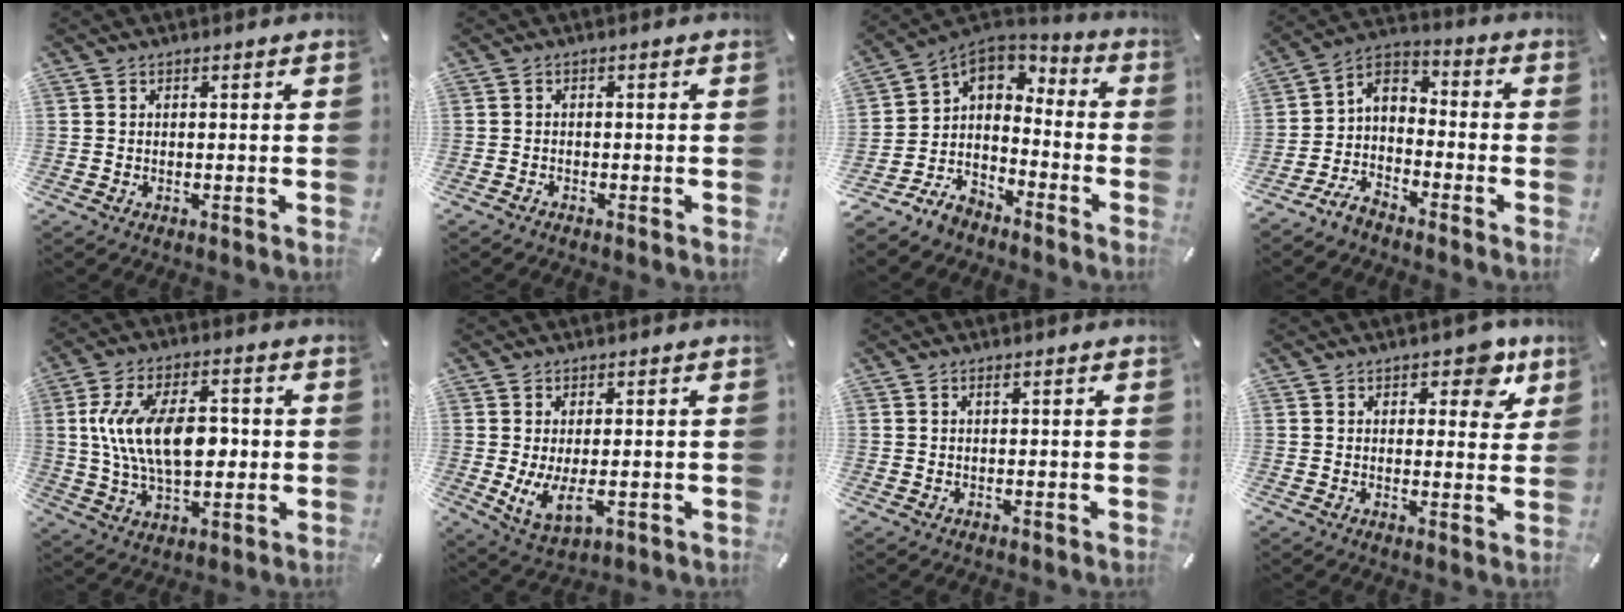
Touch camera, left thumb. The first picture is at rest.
{"total": 0.9, "force": [-0.9, 0.2, 0.1], "torque": [-0.004, 0.002, -0.018]}
{"total": 7.6, "force": [-3.6, 6.3, 2.3], "torque": [-0.069, 0.006, -0.069]}
{"total": 5.9, "force": [-4.5, 3.3, 2.1], "torque": [-0.052, 0.012, -0.093]}
{"total": 16.2, "force": [0.7, 9.5, 13.1], "torque": [-0.261, 0.004, 0.010]}
{"total": 7.9, "force": [-0.1, 3.6, 7.0], "torque": [-0.149, -0.021, -0.001]}
{"total": 0.7, "force": [0.2, 0.0, 0.6], "torque": [-0.011, -0.001, 0.004]}
{"total": 7.8, "force": [4.8, 4.2, 4.5], "torque": [-0.029, -0.027, 0.074]}